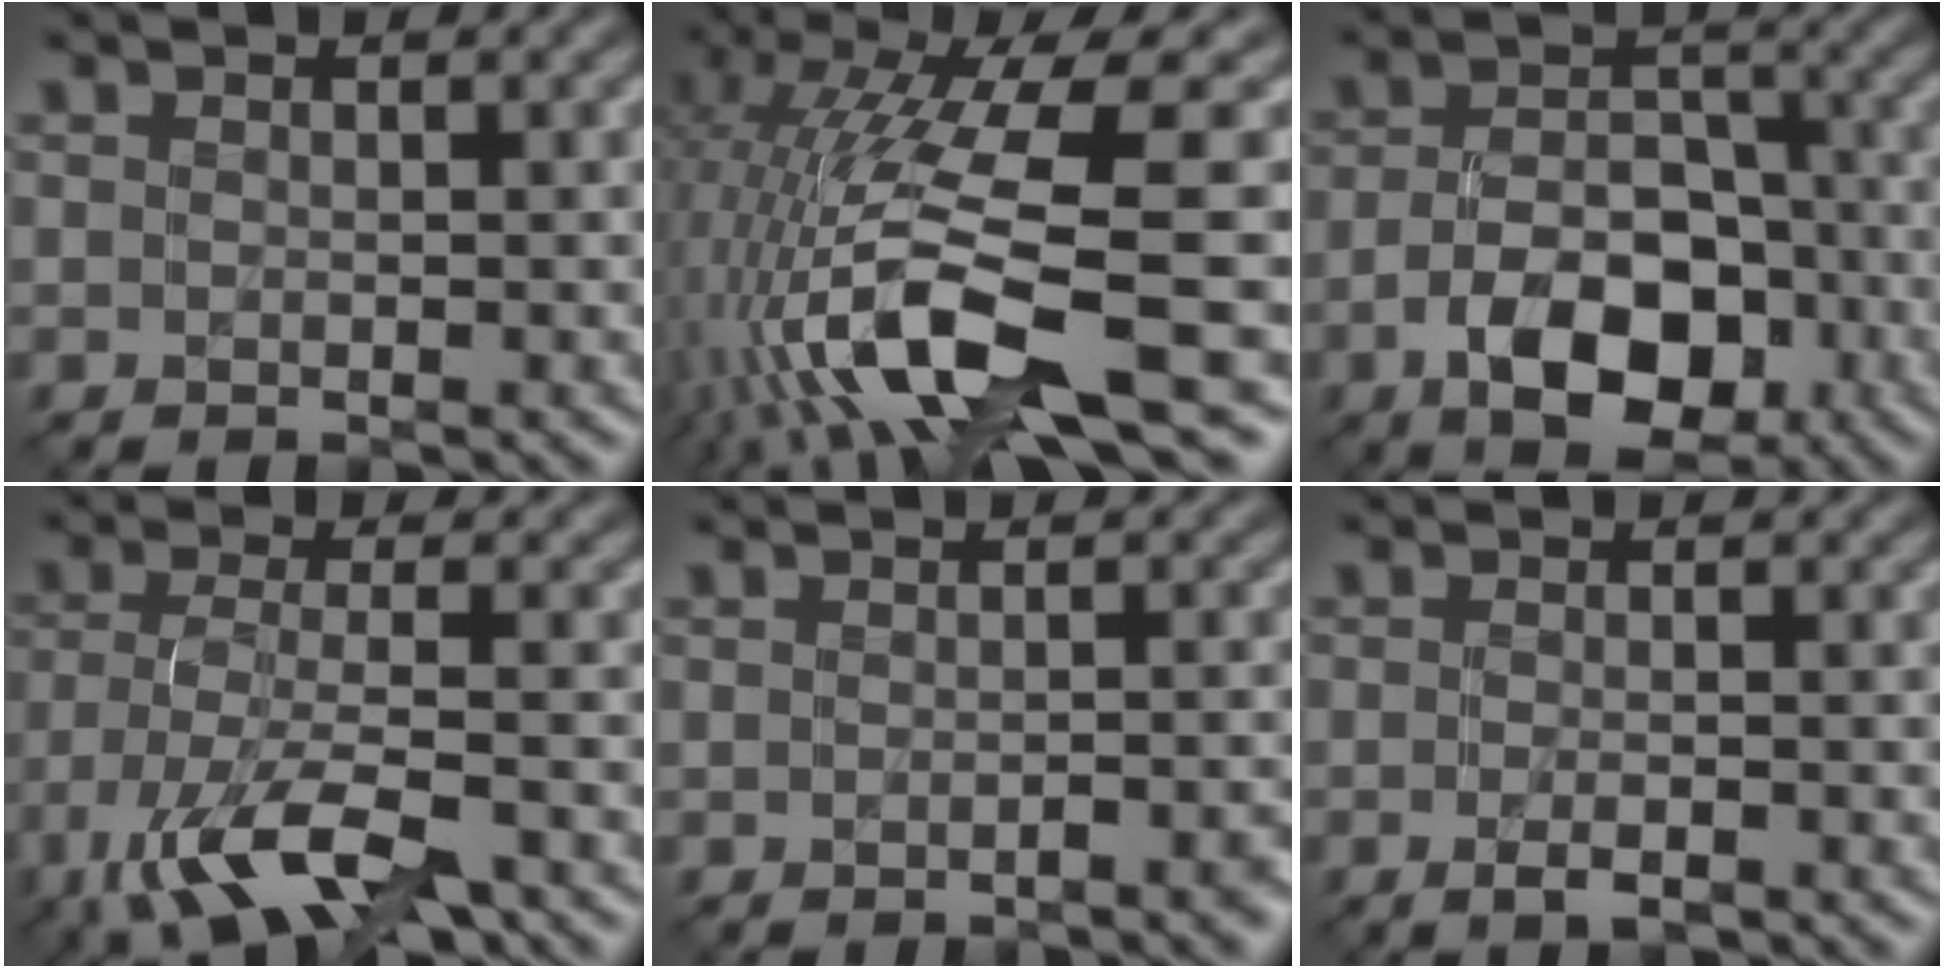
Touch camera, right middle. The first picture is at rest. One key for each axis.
{"total": 13.5, "fx": -4.8, "fy": 3.6, "fz": 12.1, "tx": -0.235, "ty": -0.002, "tz": -0.074}
{"total": 8.1, "fx": -3.4, "fy": 4.6, "fz": 5.6, "tx": -0.094, "ty": 0.001, "tz": -0.060}
{"total": 8.3, "fx": -4.8, "fy": 2.8, "fz": 6.2, "tx": -0.131, "ty": -0.015, "tz": -0.091}
{"total": 1.2, "fx": -0.8, "fy": 0.3, "fz": 0.8, "tx": -0.012, "ty": 0.000, "tz": -0.011}
{"total": 1.8, "fx": -0.9, "fy": 0.4, "fz": 1.5, "tx": -0.025, "ty": -0.004, "tz": -0.017}